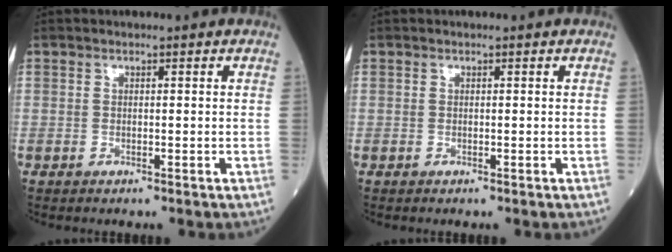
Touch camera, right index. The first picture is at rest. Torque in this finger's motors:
{"motor_torque": [0.01, -0.01, 0.00, 0.00]}